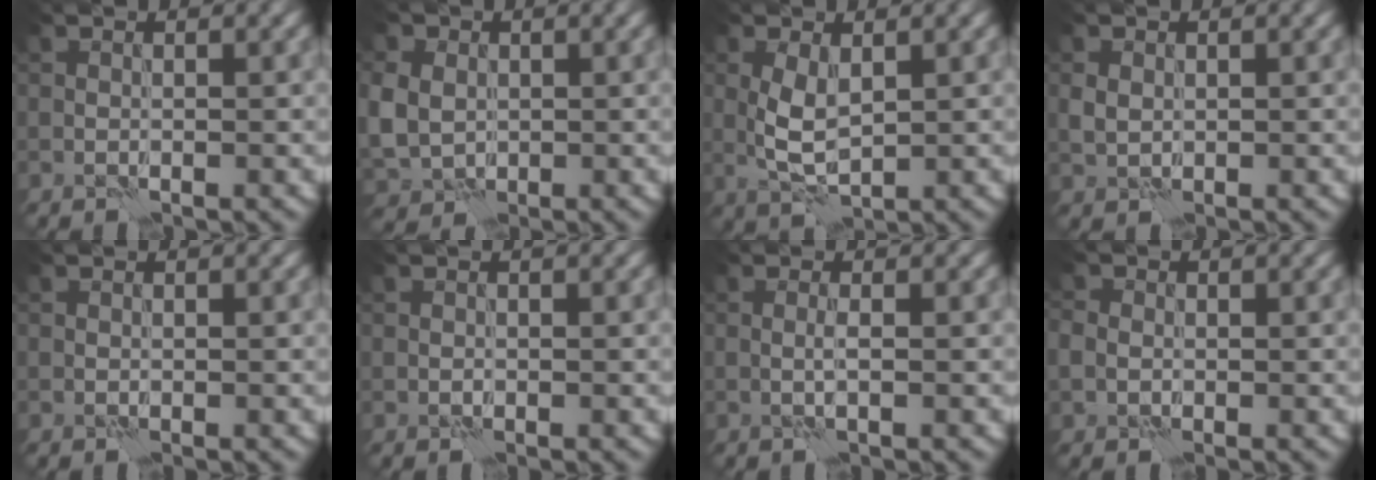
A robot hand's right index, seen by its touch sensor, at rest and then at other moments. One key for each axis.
{"total": 5.8, "fx": 0.3, "fy": 4.9, "fz": 3.0, "tx": -0.078, "ty": 0.012, "tz": -0.009}
{"total": 3.2, "fx": 0.8, "fy": 1.5, "fz": 2.7, "tx": -0.062, "ty": 0.000, "tz": 0.020}
{"total": 1.3, "fx": 0.3, "fy": 1.1, "fz": 0.8, "tx": -0.019, "ty": 0.003, "tz": 0.006}
{"total": 0.0}
{"total": 0.0}
{"total": 0.9, "fx": 0.0, "fy": -0.2, "fz": 0.8, "tx": -0.019, "ty": 0.005, "tz": -0.002}
{"total": 2.4, "fx": -0.2, "fy": 2.1, "fz": 1.1, "tx": -0.017, "ty": 0.010, "tz": -0.010}